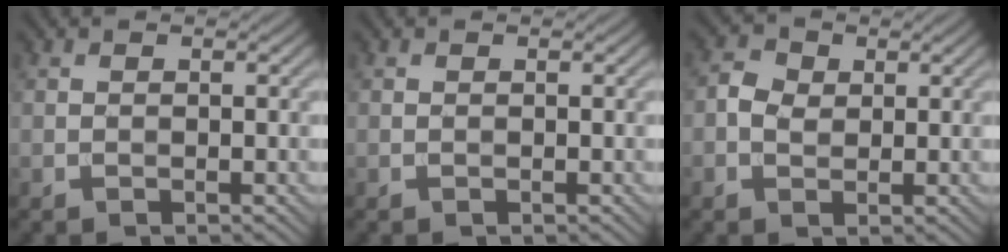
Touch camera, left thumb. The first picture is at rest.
{"total": 0.0}
{"total": 2.6, "force": [0.4, 2.1, 1.5], "torque": [-0.034, 0.003, 0.002]}